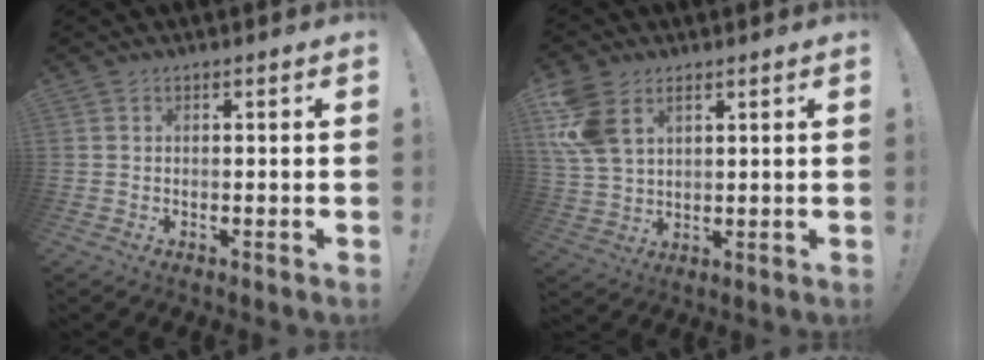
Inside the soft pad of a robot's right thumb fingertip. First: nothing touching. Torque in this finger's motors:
{"motor_torque": [0.88, 0.97, 0.92, 0.59, 0.05]}